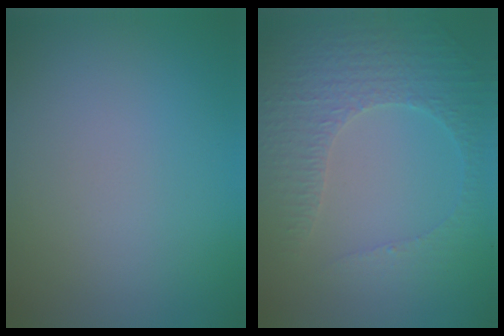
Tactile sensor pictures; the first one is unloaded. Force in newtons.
{"total": 4.6, "press": 3.2, "slide": 3.3}